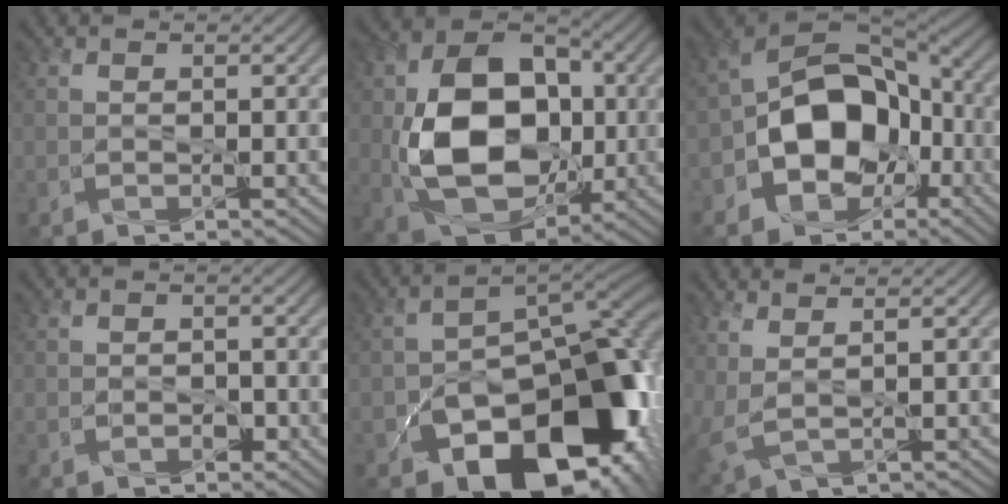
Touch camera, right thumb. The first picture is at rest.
{"total": 14.6, "force": [-0.5, 10.7, 9.9], "torque": [-0.177, -0.008, -0.005]}
{"total": 14.3, "force": [-3.6, 10.3, 9.2], "torque": [-0.158, -0.012, -0.079]}
{"total": 1.1, "force": [-0.6, 0.8, 0.4], "torque": [-0.004, 0.000, -0.012]}
{"total": 18.8, "force": [-8.8, 11.5, 12.0], "torque": [-0.140, -0.041, -0.124]}
{"total": 3.3, "force": [2.0, 0.8, 2.4], "torque": [-0.065, 0.001, 0.043]}